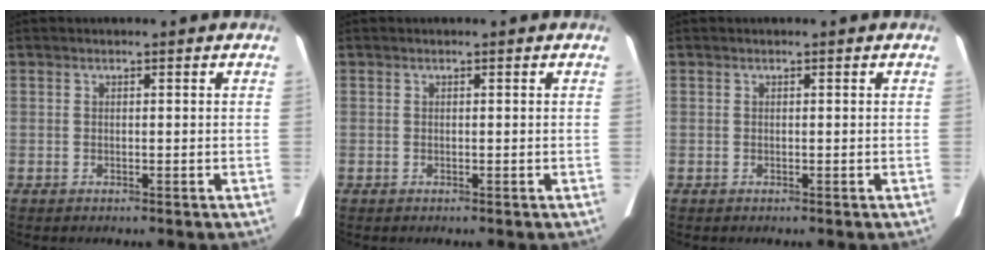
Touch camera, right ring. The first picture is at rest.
{"total": 0.0}
{"total": 0.0}